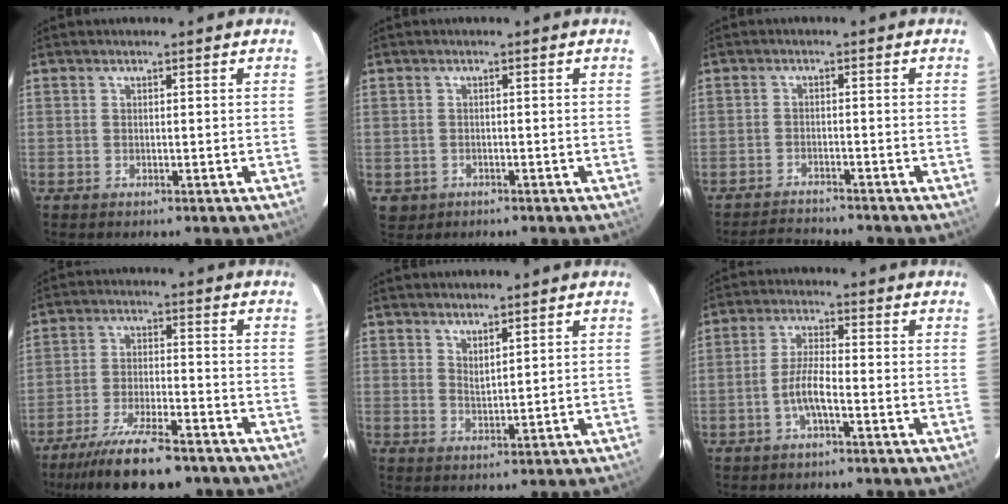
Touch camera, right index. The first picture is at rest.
{"total": 2.9, "force": [-0.9, 2.7, 0.7], "torque": [-0.022, 0.000, -0.007]}
{"total": 5.7, "force": [-5.5, 0.8, 1.2], "torque": [-0.041, -0.002, -0.087]}
{"total": 16.0, "force": [-12.8, 4.0, 8.7], "torque": [-0.182, -0.023, -0.207]}
{"total": 2.7, "force": [2.2, 0.5, 1.4], "torque": [-0.023, -0.002, 0.038]}
{"total": 5.1, "force": [-2.2, 1.0, 4.5], "torque": [-0.095, 0.005, -0.043]}